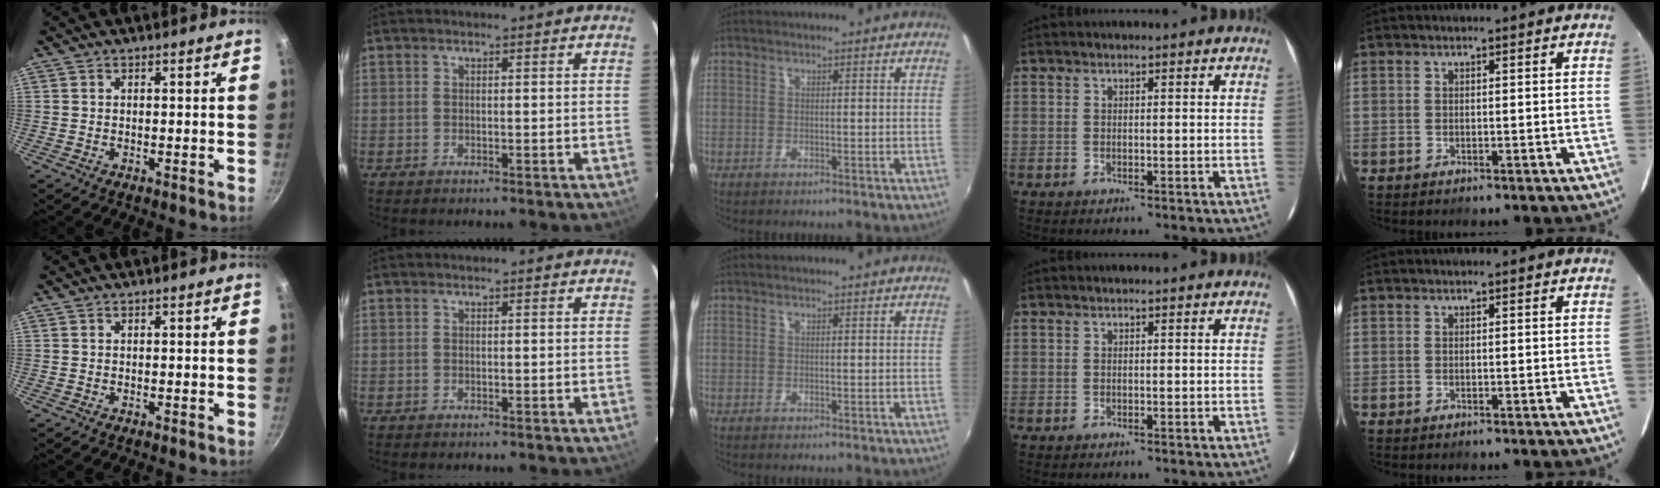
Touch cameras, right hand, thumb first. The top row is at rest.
{}